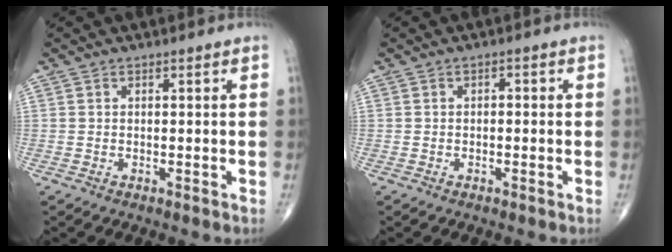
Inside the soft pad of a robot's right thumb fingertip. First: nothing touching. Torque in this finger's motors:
{"motor_torque": [-0.43, -0.13, 0.09, 0.26, 0.03]}